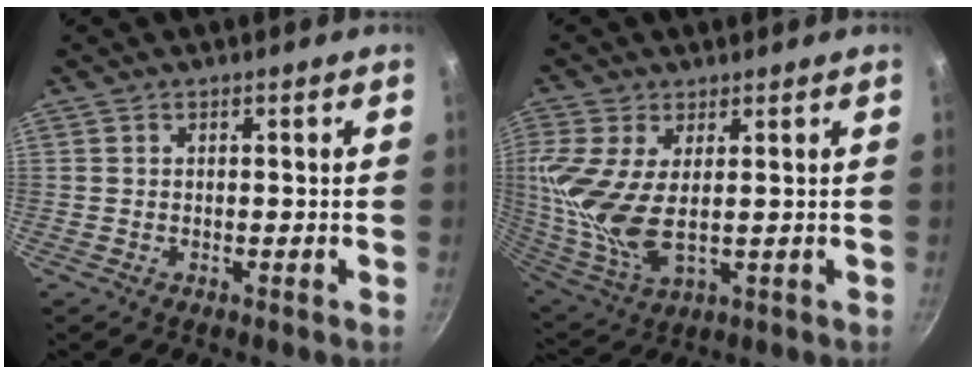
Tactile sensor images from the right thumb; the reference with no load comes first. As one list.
[{"total": 13.6, "force": [2.6, 6.5, 11.7], "torque": [-0.253, -0.014, 0.058]}]